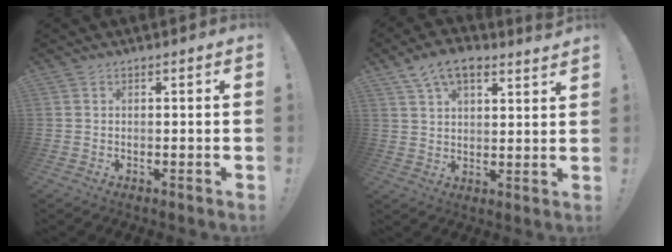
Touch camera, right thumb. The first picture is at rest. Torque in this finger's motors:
{"motor_torque": [0.14, 0.19, 0.60, 0.57, 0.28]}